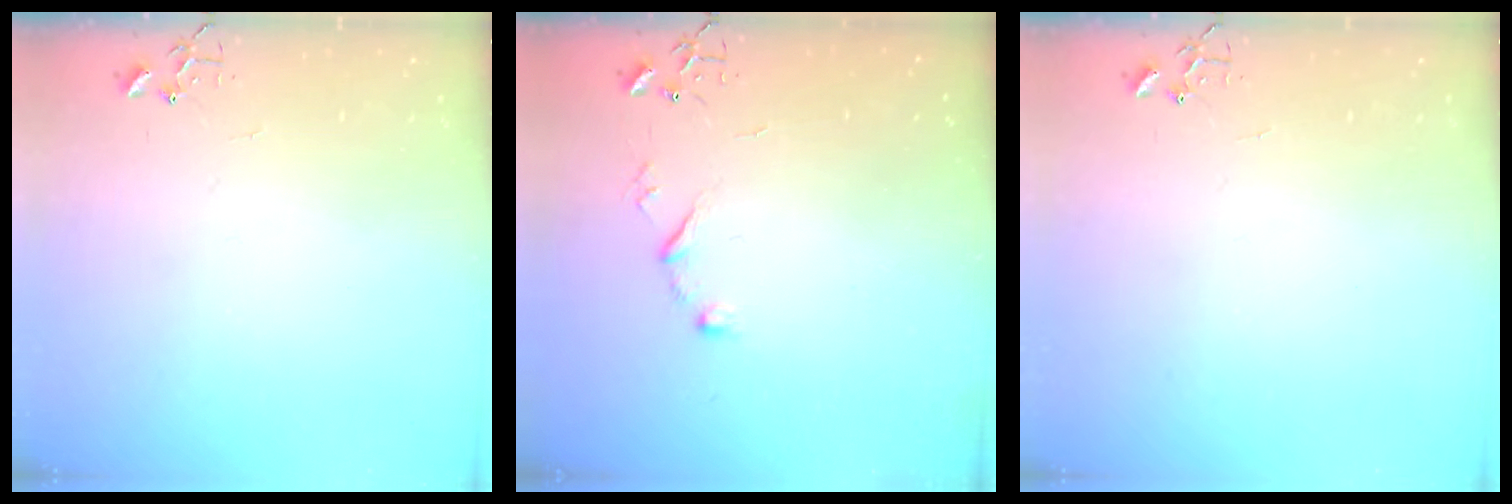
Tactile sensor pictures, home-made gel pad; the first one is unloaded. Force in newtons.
{"total": 6.6, "press": 6.6, "slide": 0.5}
{"total": 0.0}